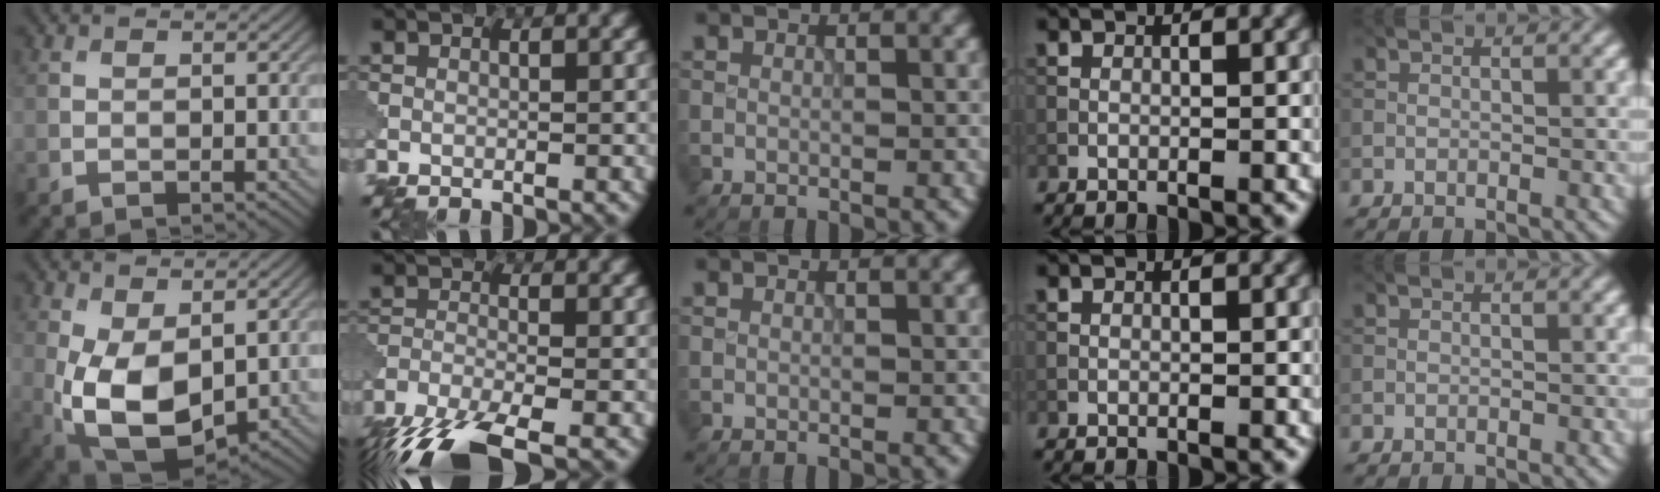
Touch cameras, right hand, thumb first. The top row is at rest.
{"thumb": {"total": 10.8, "force": [-1.0, 6.2, 8.7], "torque": [-0.206, -0.017, -0.012]}, "index": {"total": 8.5, "force": [-6.3, 2.3, 5.2], "torque": [-0.116, -0.017, -0.123]}}